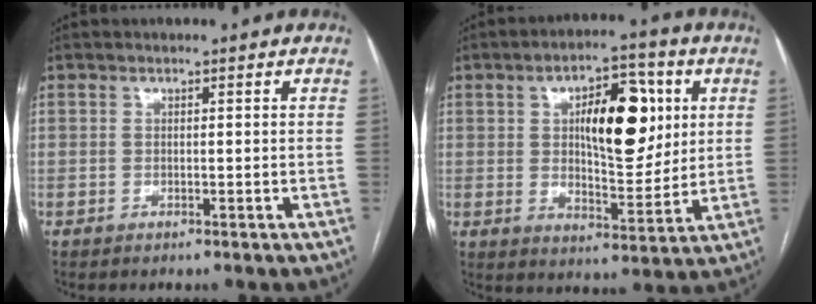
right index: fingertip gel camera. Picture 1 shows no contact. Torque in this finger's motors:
{"motor_torque": [0.47, 0.12, 0.35, 0.13]}